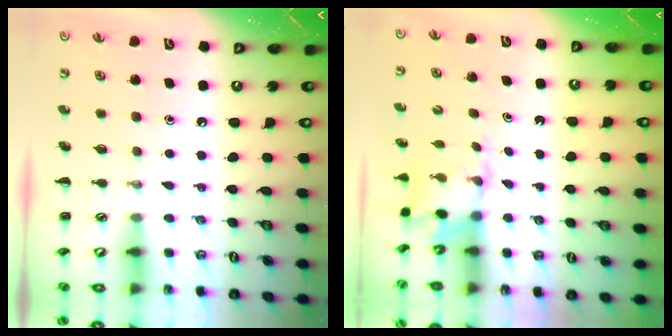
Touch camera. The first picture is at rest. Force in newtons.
{"total": 1.7, "press": 1.5, "slide": 0.6}